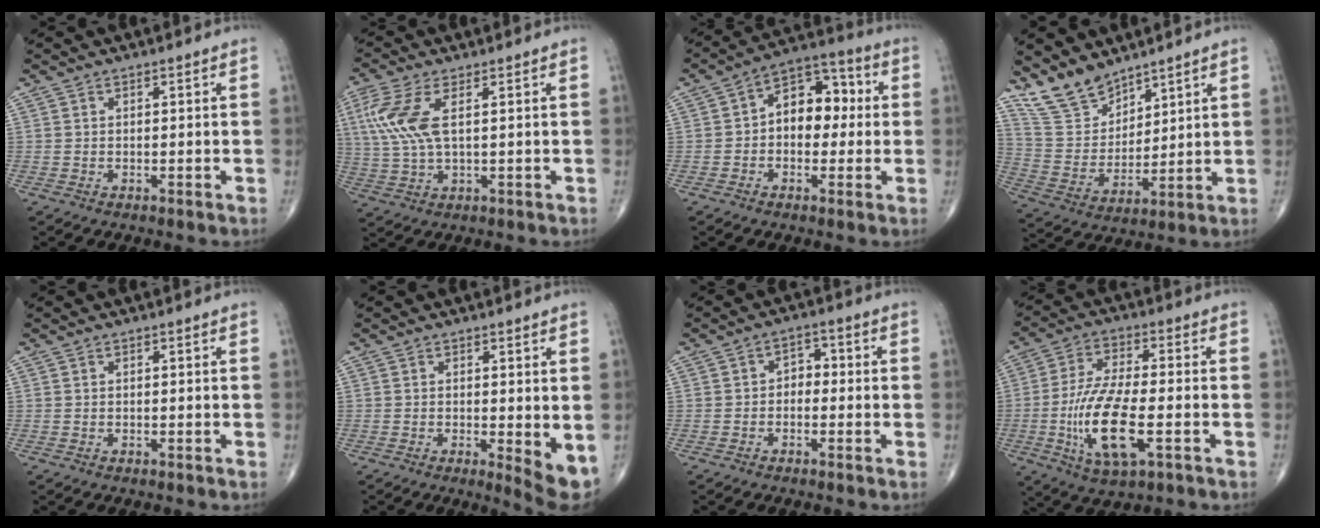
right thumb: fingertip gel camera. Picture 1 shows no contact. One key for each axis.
{"total": 9.8, "fx": 2.6, "fy": 4.0, "fz": 8.5, "tx": -0.220, "ty": 0.001, "tz": 0.056}
{"total": 11.4, "fx": 0.7, "fy": 7.6, "fz": 8.4, "tx": -0.081, "ty": 0.034, "tz": -0.002}
{"total": 10.4, "fx": 8.8, "fy": 4.7, "fz": 3.1, "tx": -0.045, "ty": -0.055, "tz": 0.190}
{"total": 0.0}
{"total": 5.4, "fx": -0.3, "fy": 1.4, "fz": 5.2, "tx": -0.070, "ty": -0.016, "tz": -0.004}
{"total": 3.3, "fx": -0.5, "fy": 2.5, "fz": 2.2, "tx": -0.007, "ty": 0.018, "tz": -0.020}
{"total": 14.5, "fx": -3.6, "fy": 4.9, "fz": 13.2, "tx": -0.272, "ty": 0.005, "tz": -0.064}